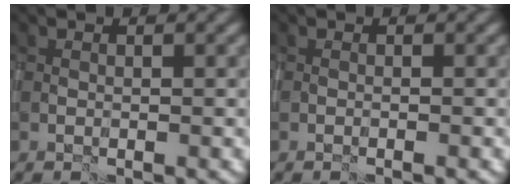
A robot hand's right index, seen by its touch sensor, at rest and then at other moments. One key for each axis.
{"total": 0.7, "fx": -0.3, "fy": 0.2, "fz": 0.6, "tx": -0.008, "ty": 0.001, "tz": -0.010}